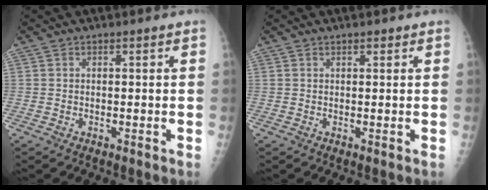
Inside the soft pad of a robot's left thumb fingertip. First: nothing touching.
{"total": 0.9, "force": [0.6, 0.4, 0.4], "torque": [-0.005, -0.002, 0.008]}